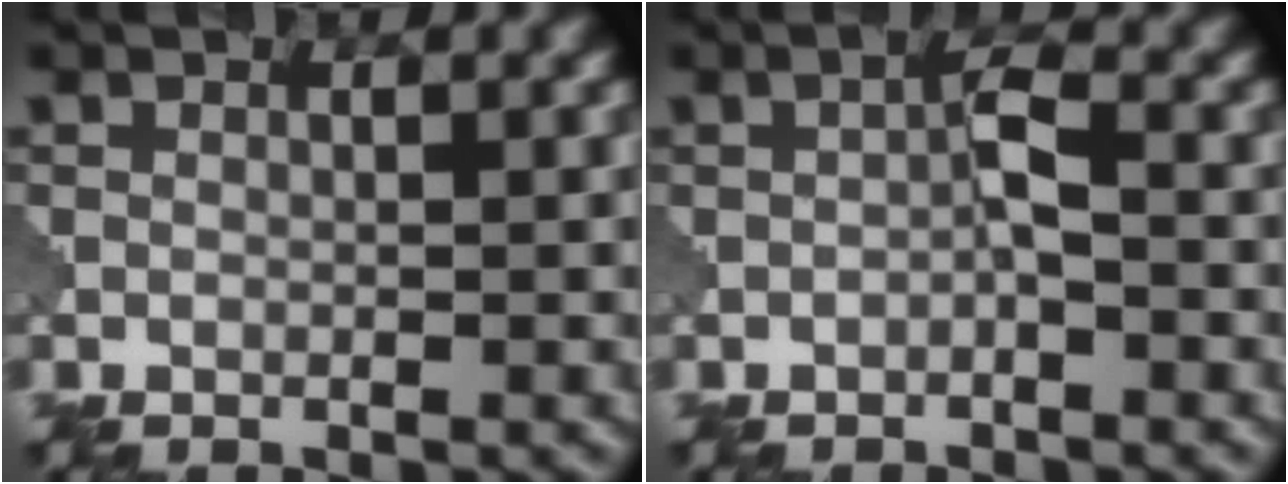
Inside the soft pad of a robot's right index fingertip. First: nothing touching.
{"total": 1.9, "force": [-0.5, 0.3, 1.8], "torque": [-0.034, 0.009, -0.011]}